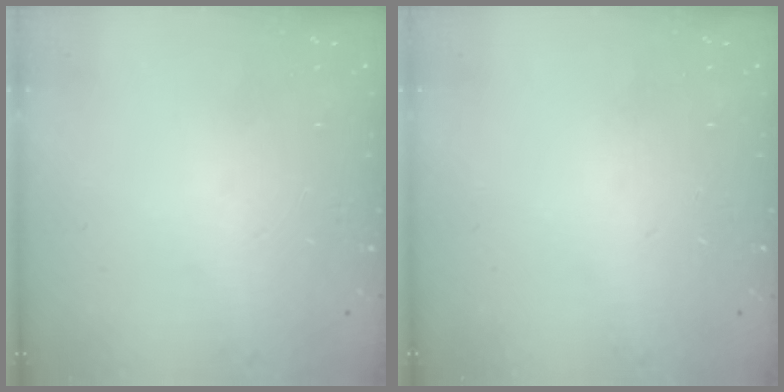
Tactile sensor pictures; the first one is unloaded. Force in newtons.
{"total": 0.0}